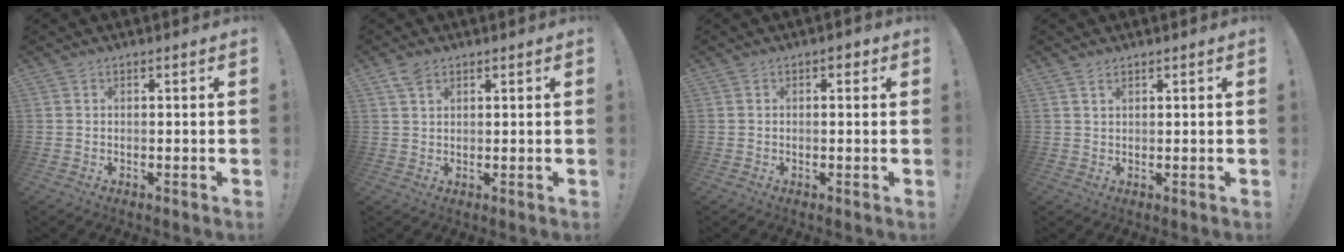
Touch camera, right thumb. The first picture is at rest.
{"total": 3.6, "force": [2.2, 2.1, 1.9], "torque": [-0.032, -0.006, 0.040]}
{"total": 1.5, "force": [0.3, 0.7, 1.3], "torque": [-0.010, 0.000, 0.001]}
{"total": 1.3, "force": [0.9, 0.6, 0.7], "torque": [-0.013, -0.001, 0.016]}